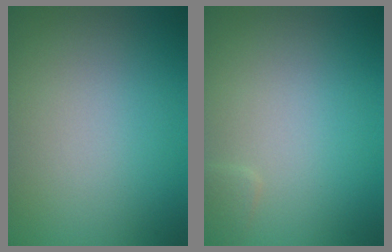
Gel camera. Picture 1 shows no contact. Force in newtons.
{"total": 0.8, "press": 0.8, "slide": 0.0}